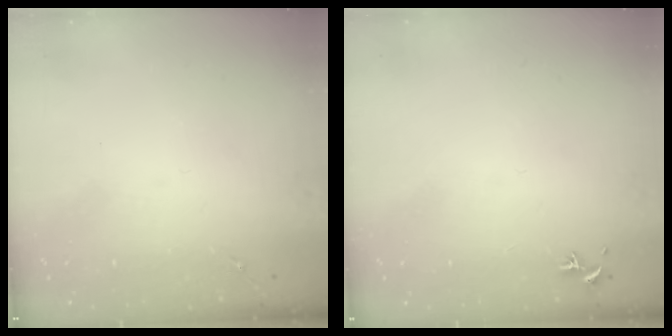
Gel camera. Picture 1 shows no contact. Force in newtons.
{"total": 0.8, "press": 0.7, "slide": 0.3}